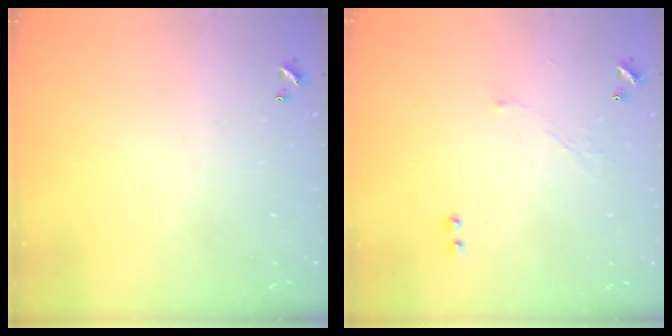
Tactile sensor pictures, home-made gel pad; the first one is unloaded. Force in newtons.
{"total": 3.3, "press": 3.3, "slide": 0.7}